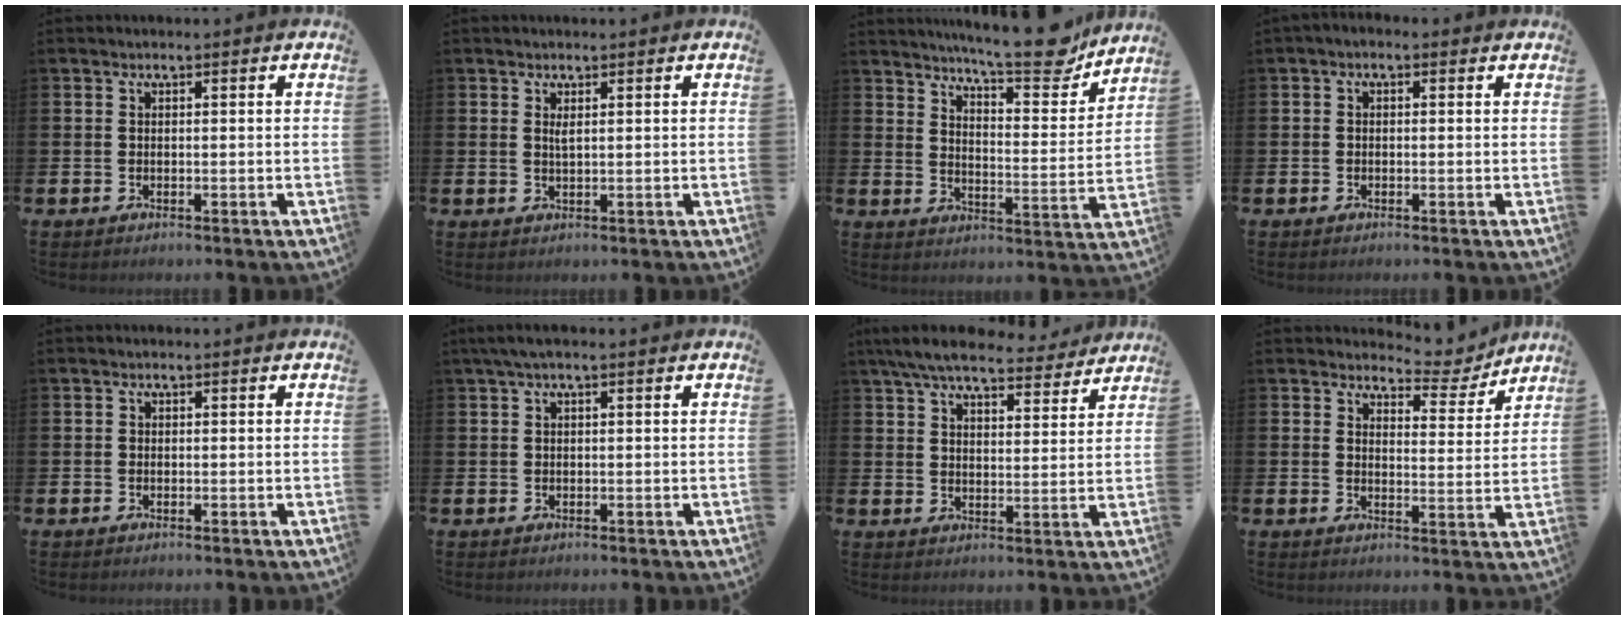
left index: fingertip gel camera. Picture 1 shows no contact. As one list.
[{"total": 1.1, "force": [0.7, 0.1, 0.8], "torque": [-0.006, -0.003, 0.010]}, {"total": 10.4, "force": [9.5, 1.2, 3.9], "torque": [-0.078, -0.060, 0.167]}, {"total": 0.8, "force": [-0.4, 0.5, 0.5], "torque": [-0.008, 0.005, -0.010]}, {"total": 0.5, "force": [-0.1, 0.5, 0.2], "torque": [-0.012, 0.009, -0.003]}, {"total": 1.5, "force": [0.5, 0.2, 1.3], "torque": [-0.033, 0.006, 0.010]}, {"total": 7.5, "force": [6.8, 1.7, 2.6], "torque": [-0.065, -0.034, 0.120]}, {"total": 5.0, "force": [4.6, 1.7, 0.8], "torque": [-0.016, -0.036, 0.076]}]